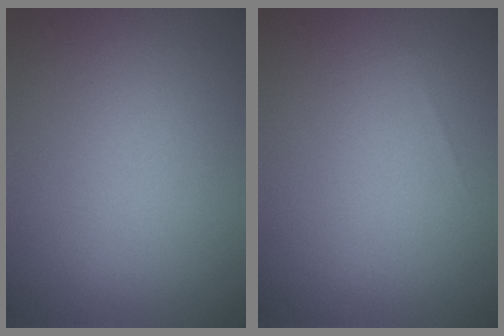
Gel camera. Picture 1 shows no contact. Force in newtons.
{"total": 0.0}